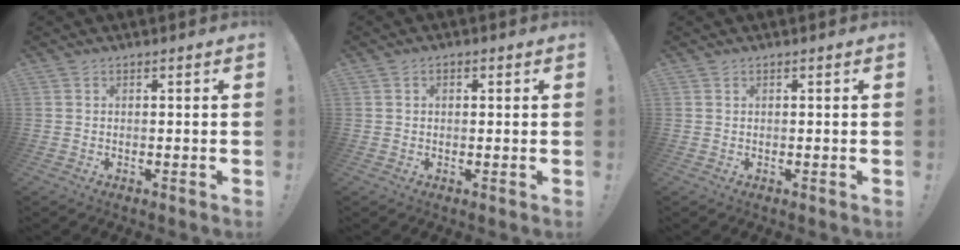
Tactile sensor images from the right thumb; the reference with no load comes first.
{"total": 1.3, "force": [-0.1, 1.0, 0.8], "torque": [-0.010, 0.004, -0.003]}
{"total": 0.0}